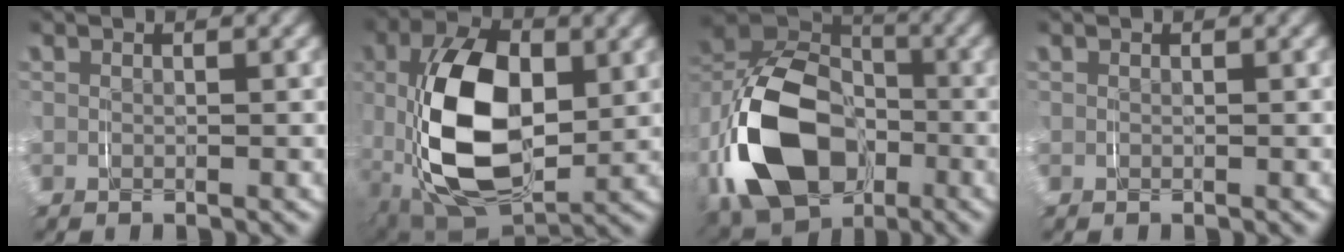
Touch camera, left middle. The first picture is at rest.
{"total": 12.2, "force": [-0.6, 7.5, 9.6], "torque": [-0.208, -0.035, 0.005]}
{"total": 12.9, "force": [-2.5, 9.1, 8.9], "torque": [-0.176, -0.017, -0.046]}
{"total": 0.0}